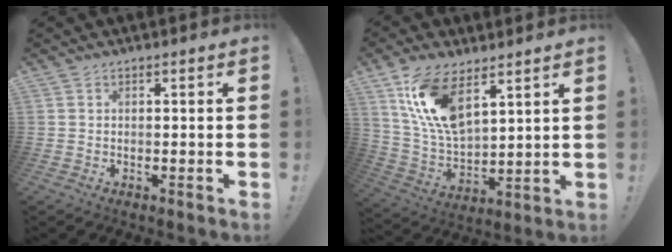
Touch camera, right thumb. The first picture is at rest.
{"total": 15.3, "force": [9.2, 7.0, 10.0], "torque": [-0.209, -0.046, 0.169]}